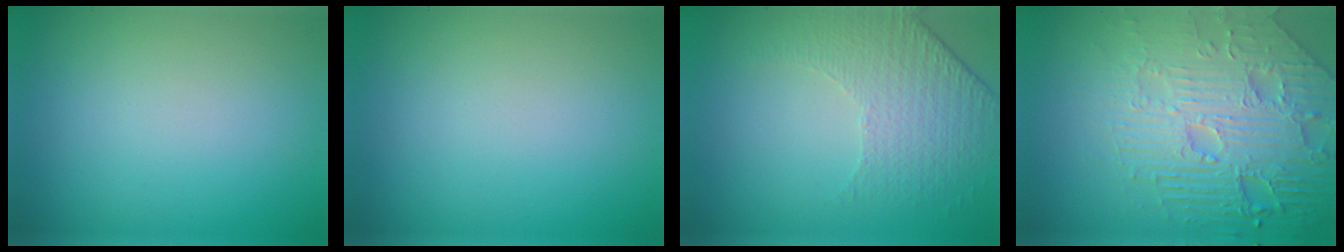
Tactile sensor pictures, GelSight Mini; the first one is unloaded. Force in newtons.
{"total": 0.0}
{"total": 4.7, "press": 3.2, "slide": 3.4}
{"total": 7.4, "press": 6.0, "slide": 4.4}